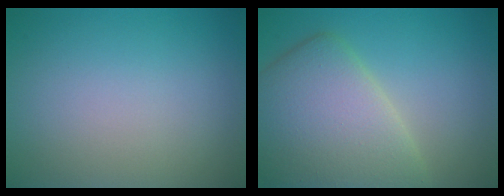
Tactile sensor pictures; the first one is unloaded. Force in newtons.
{"total": 8.0, "press": 8.0, "slide": 0.5}